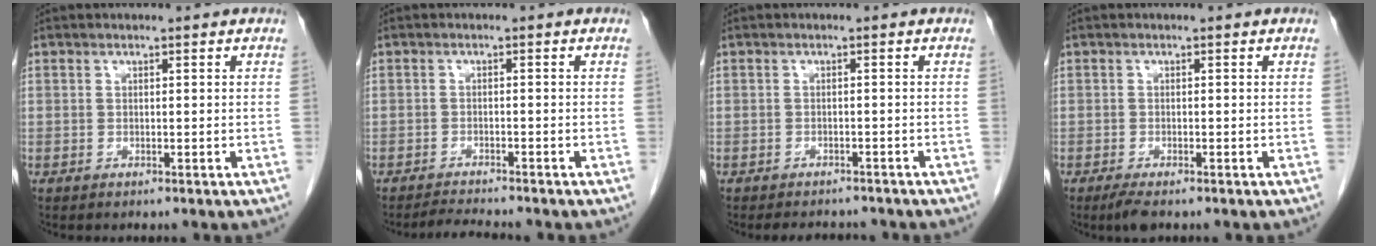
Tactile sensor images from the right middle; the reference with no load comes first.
{"total": 3.1, "force": [-3.0, -0.4, 0.7], "torque": [-0.016, -0.016, -0.048]}
{"total": 4.6, "force": [-4.3, 1.5, 1.1], "torque": [-0.010, -0.002, -0.054]}
{"total": 2.4, "force": [-1.7, 0.6, 1.6], "torque": [-0.035, -0.007, -0.029]}